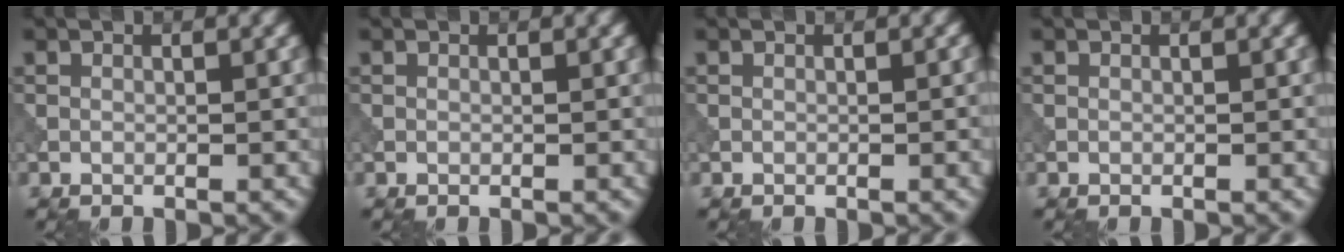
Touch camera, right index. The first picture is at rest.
{"total": 0.0}
{"total": 0.7, "force": [0.0, 0.0, 0.7], "torque": [-0.010, 0.000, 0.000]}
{"total": 0.0}